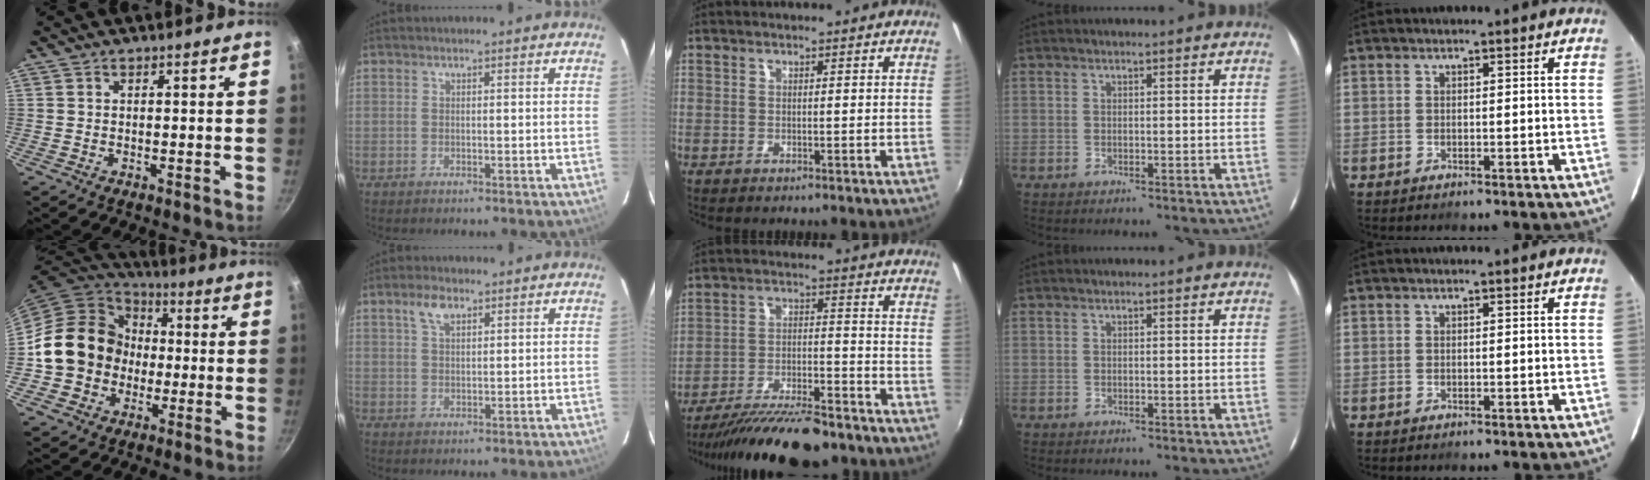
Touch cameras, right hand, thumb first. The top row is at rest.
{"thumb": {"total": 16.0, "force": [-0.9, 14.1, 7.4], "torque": [-0.095, 0.035, -0.020]}, "index": {"total": 3.8, "force": [2.2, 1.8, 2.5], "torque": [-0.048, 0.009, 0.042]}, "middle": {"total": 18.5, "force": [-15.7, 4.0, 9.0], "torque": [-0.170, -0.031, -0.241]}}